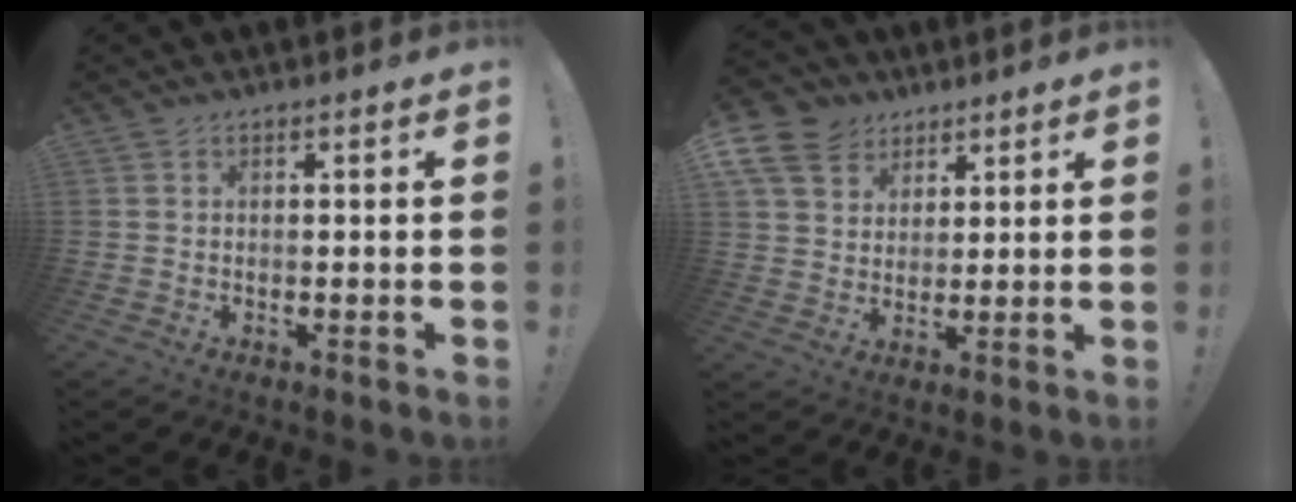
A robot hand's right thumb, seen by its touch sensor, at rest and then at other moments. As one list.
[{"total": 11.3, "force": [6.1, 8.6, 3.8], "torque": [-0.072, -0.040, 0.122]}]